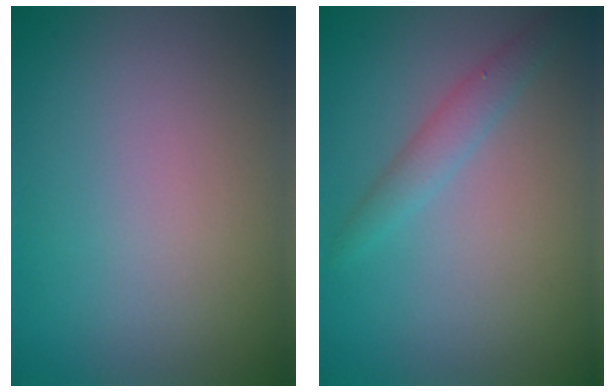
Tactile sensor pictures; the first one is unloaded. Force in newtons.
{"total": 1.9, "press": 1.9, "slide": 0.0}